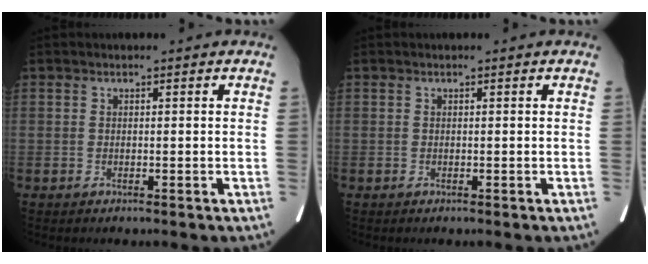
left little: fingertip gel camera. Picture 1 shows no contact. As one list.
[{"total": 0.0}]